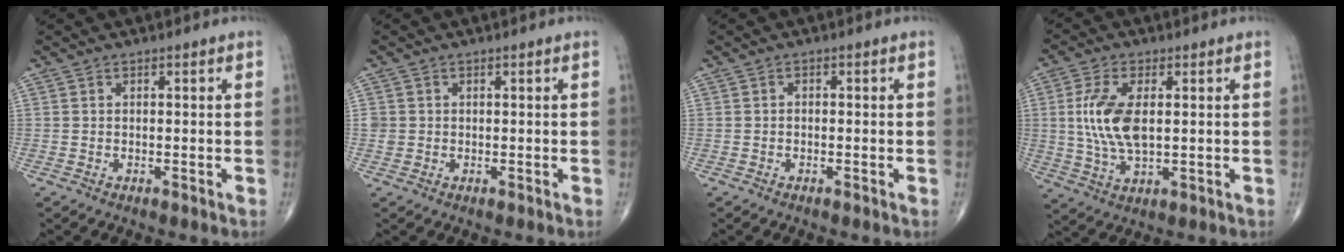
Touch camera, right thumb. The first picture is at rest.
{"total": 1.7, "force": [0.0, 1.6, 0.4], "torque": [0.001, 0.004, 0.002]}
{"total": 0.7, "force": [-0.3, 0.5, 0.4], "torque": [0.000, 0.004, -0.011]}
{"total": 10.4, "force": [1.1, 5.0, 9.0], "torque": [-0.192, -0.007, 0.025]}